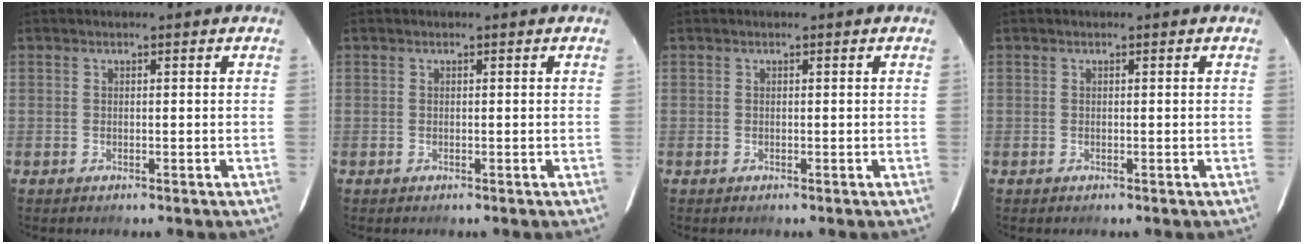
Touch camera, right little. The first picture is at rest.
{"total": 0.0}
{"total": 0.0}
{"total": 0.0}